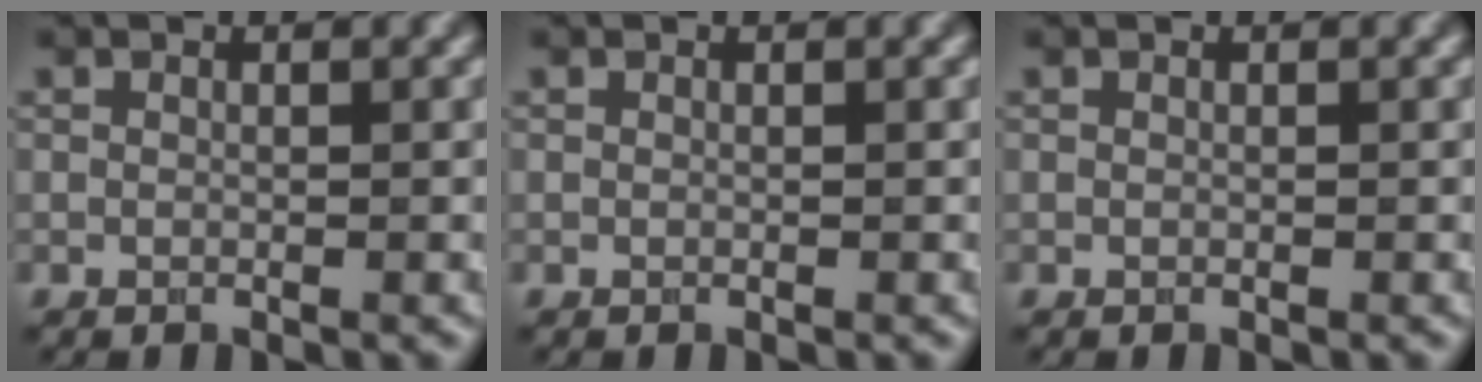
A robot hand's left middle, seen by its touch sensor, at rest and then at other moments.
{"total": 0.0}
{"total": 0.0}